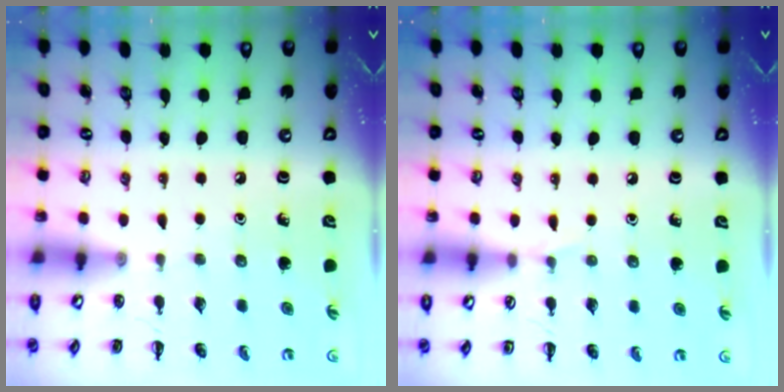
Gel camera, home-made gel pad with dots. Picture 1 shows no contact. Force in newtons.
{"total": 3.6, "press": 3.3, "slide": 1.3}